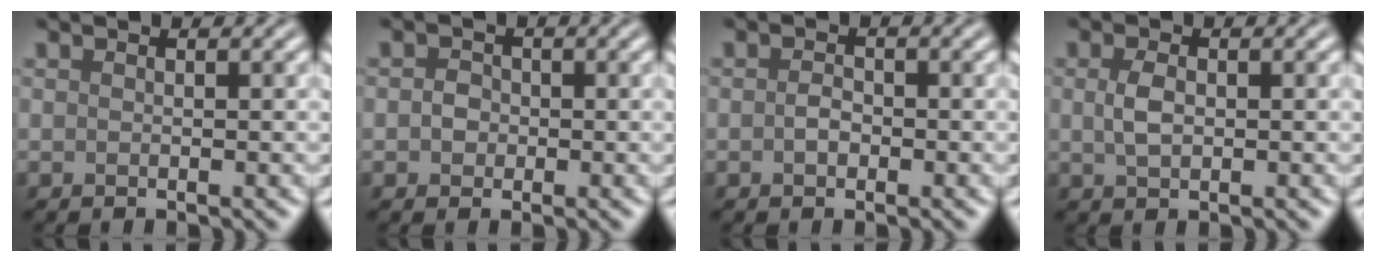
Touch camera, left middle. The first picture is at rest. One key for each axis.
{"total": 1.6, "fx": -0.2, "fy": 1.4, "fz": 0.6, "tx": -0.009, "ty": 0.000, "tz": -0.009}
{"total": 1.3, "fx": -0.4, "fy": 0.9, "fz": 0.9, "tx": -0.022, "ty": 0.001, "tz": -0.010}
{"total": 2.1, "fx": 0.1, "fy": 1.3, "fz": 1.6, "tx": -0.043, "ty": 0.001, "tz": 0.003}